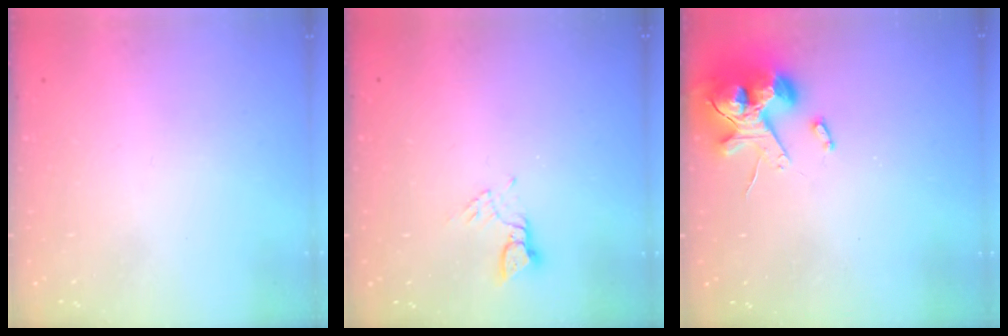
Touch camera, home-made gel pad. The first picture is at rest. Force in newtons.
{"total": 2.6, "press": 2.6, "slide": 0.1}
{"total": 12.7, "press": 12.6, "slide": 2.0}